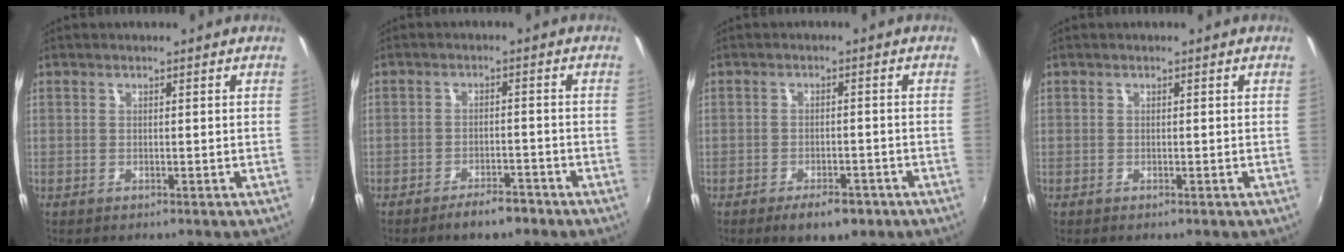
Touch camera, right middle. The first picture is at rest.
{"total": 4.8, "force": [-3.8, 1.5, 2.5], "torque": [-0.055, 0.000, -0.058]}
{"total": 6.3, "force": [-4.2, 2.5, 3.9], "torque": [-0.082, -0.010, -0.059]}
{"total": 0.0}